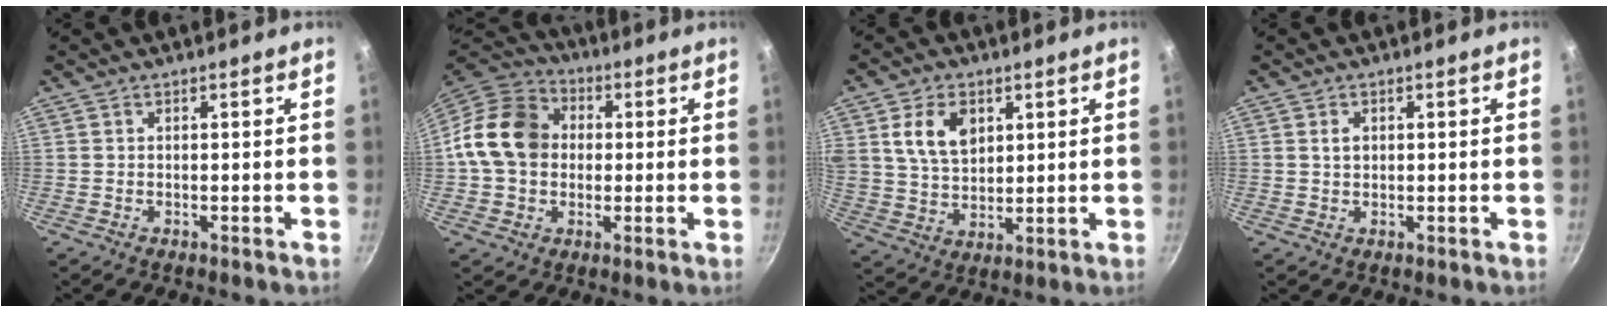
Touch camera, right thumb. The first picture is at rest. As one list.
[{"total": 15.3, "force": [1.0, 12.5, 8.8], "torque": [-0.133, 0.028, 0.001]}, {"total": 10.1, "force": [3.6, 6.9, 6.4], "torque": [-0.100, -0.016, 0.072]}, {"total": 2.0, "force": [0.5, 1.5, 1.3], "torque": [-0.017, 0.001, 0.008]}]